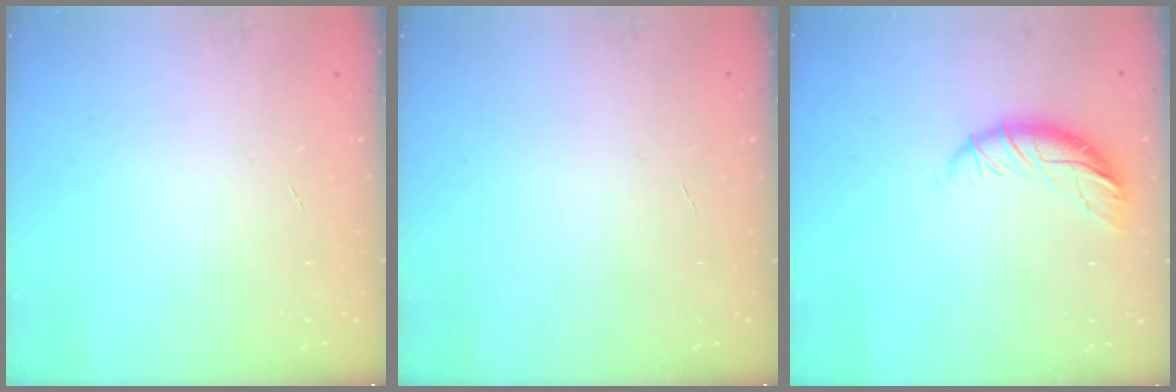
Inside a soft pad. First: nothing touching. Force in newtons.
{"total": 0.0}
{"total": 9.7, "press": 9.6, "slide": 1.7}